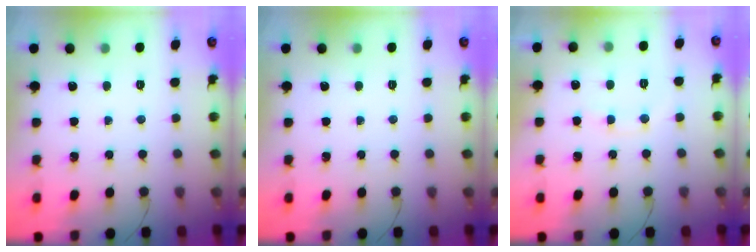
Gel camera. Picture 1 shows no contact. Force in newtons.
{"total": 0.0}
{"total": 7.5, "press": 7.4, "slide": 1.5}